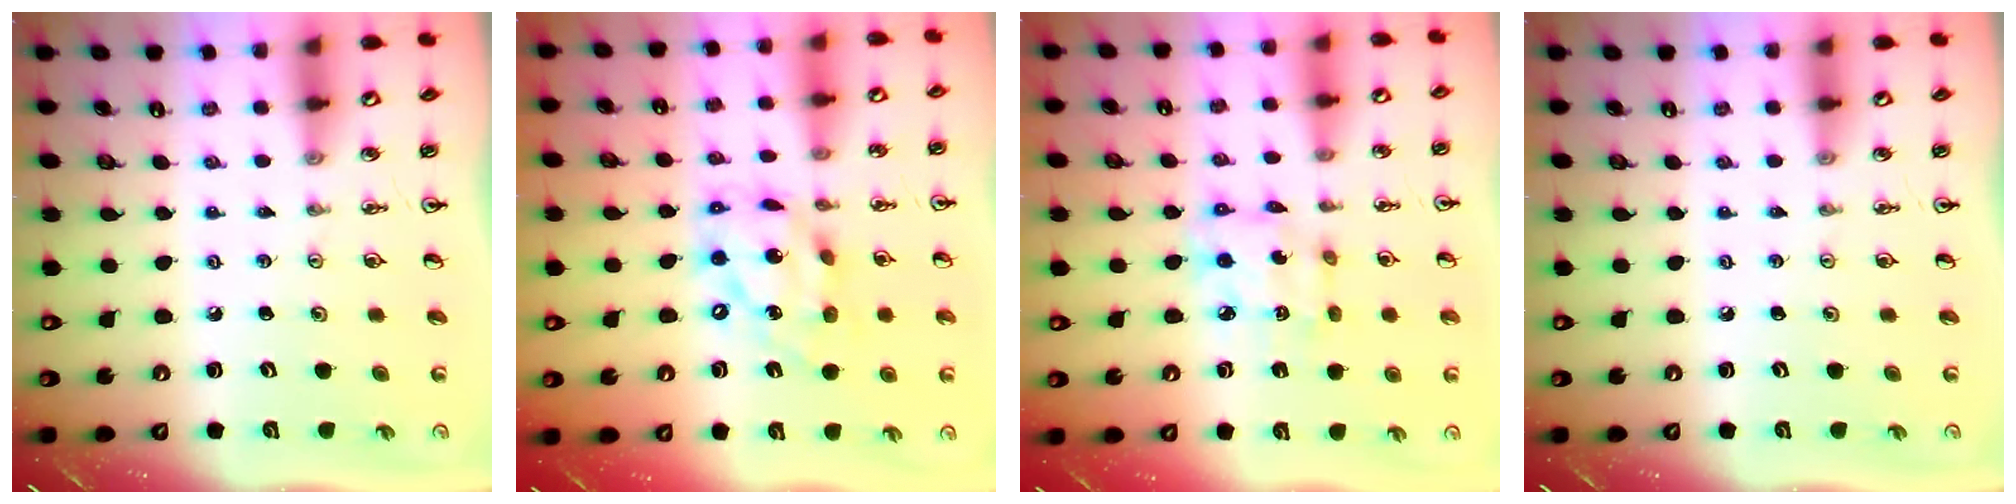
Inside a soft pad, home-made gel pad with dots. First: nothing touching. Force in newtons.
{"total": 15.0, "press": 15.0, "slide": 1.1}
{"total": 6.8, "press": 6.8, "slide": 0.3}
{"total": 0.0}